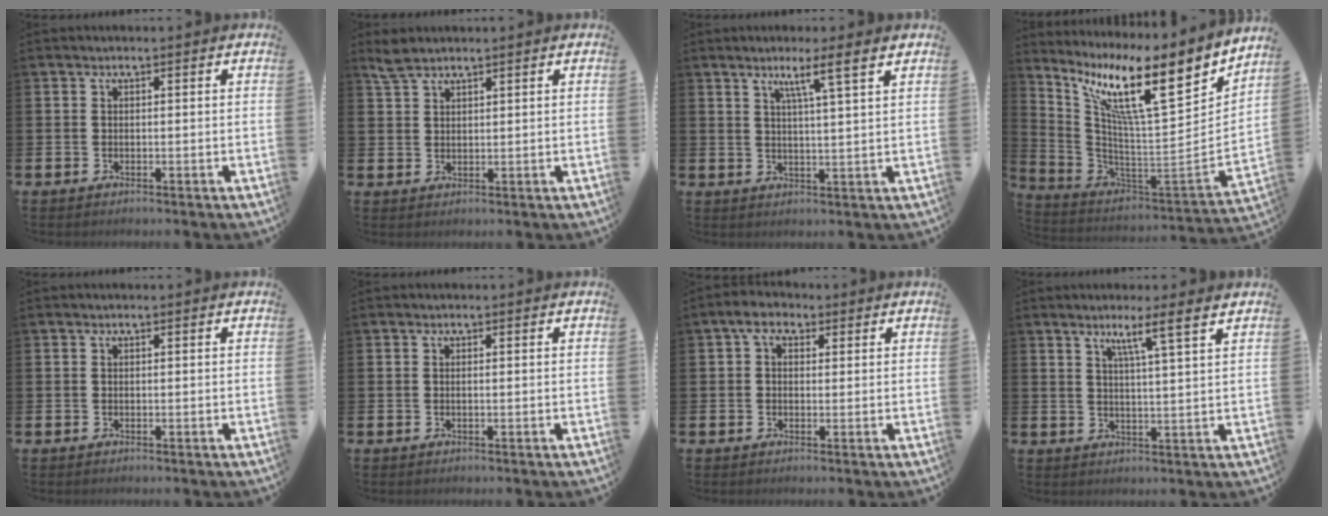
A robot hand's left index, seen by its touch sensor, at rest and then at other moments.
{"total": 3.0, "force": [2.7, 1.1, 0.8], "torque": [-0.013, -0.006, 0.050]}
{"total": 4.8, "force": [3.6, -0.5, 3.1], "torque": [-0.062, -0.017, 0.058]}
{"total": 13.3, "force": [7.8, 2.9, 10.3], "torque": [-0.202, -0.058, 0.119]}
{"total": 0.0}
{"total": 0.0}
{"total": 3.2, "force": [1.8, 2.2, 1.4], "torque": [-0.038, 0.011, 0.031]}
{"total": 4.8, "force": [3.9, -0.7, 2.7], "torque": [-0.055, -0.021, 0.062]}